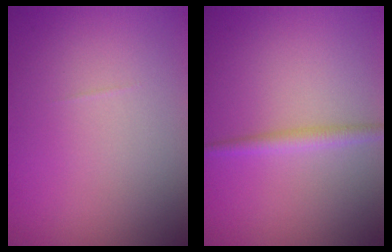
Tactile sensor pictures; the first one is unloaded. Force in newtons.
{"total": 1.7, "press": 1.7, "slide": 0.1}